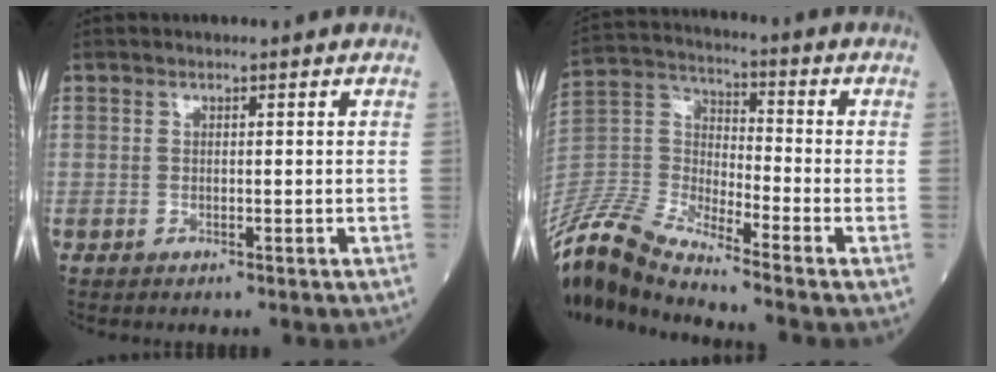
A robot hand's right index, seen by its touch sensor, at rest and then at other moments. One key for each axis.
{"total": 12.6, "fx": -11.4, "fy": 0.2, "fz": 5.4, "tx": -0.131, "ty": 0.003, "tz": -0.229}